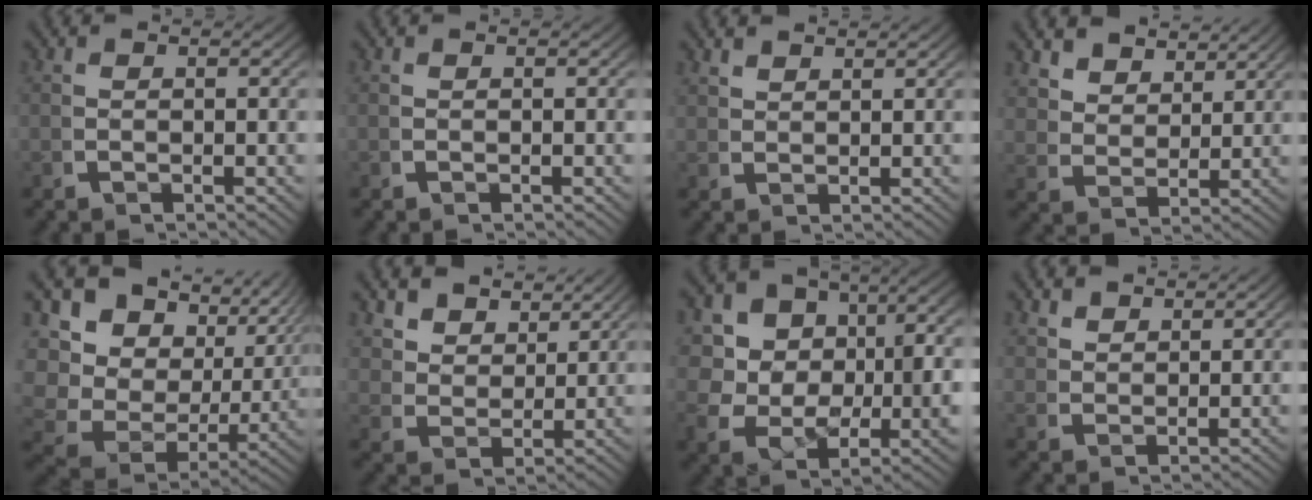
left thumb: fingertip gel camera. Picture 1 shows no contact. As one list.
[{"total": 0.0}, {"total": 2.1, "force": [2.1, -0.1, -0.1], "torque": [0.004, 0.003, 0.046]}, {"total": 4.5, "force": [3.8, 1.9, 1.6], "torque": [-0.028, -0.005, 0.073]}, {"total": 14.3, "force": [2.0, 10.6, 9.4], "torque": [-0.185, -0.009, 0.022]}, {"total": 5.1, "force": [3.8, 2.5, 2.1], "torque": [-0.041, -0.008, 0.073]}, {"total": 10.8, "force": [0.4, 8.2, 6.9], "torque": [-0.159, -0.046, 0.019]}, {"total": 3.1, "force": [3.0, 0.5, 0.4], "torque": [0.000, 0.002, 0.062]}]